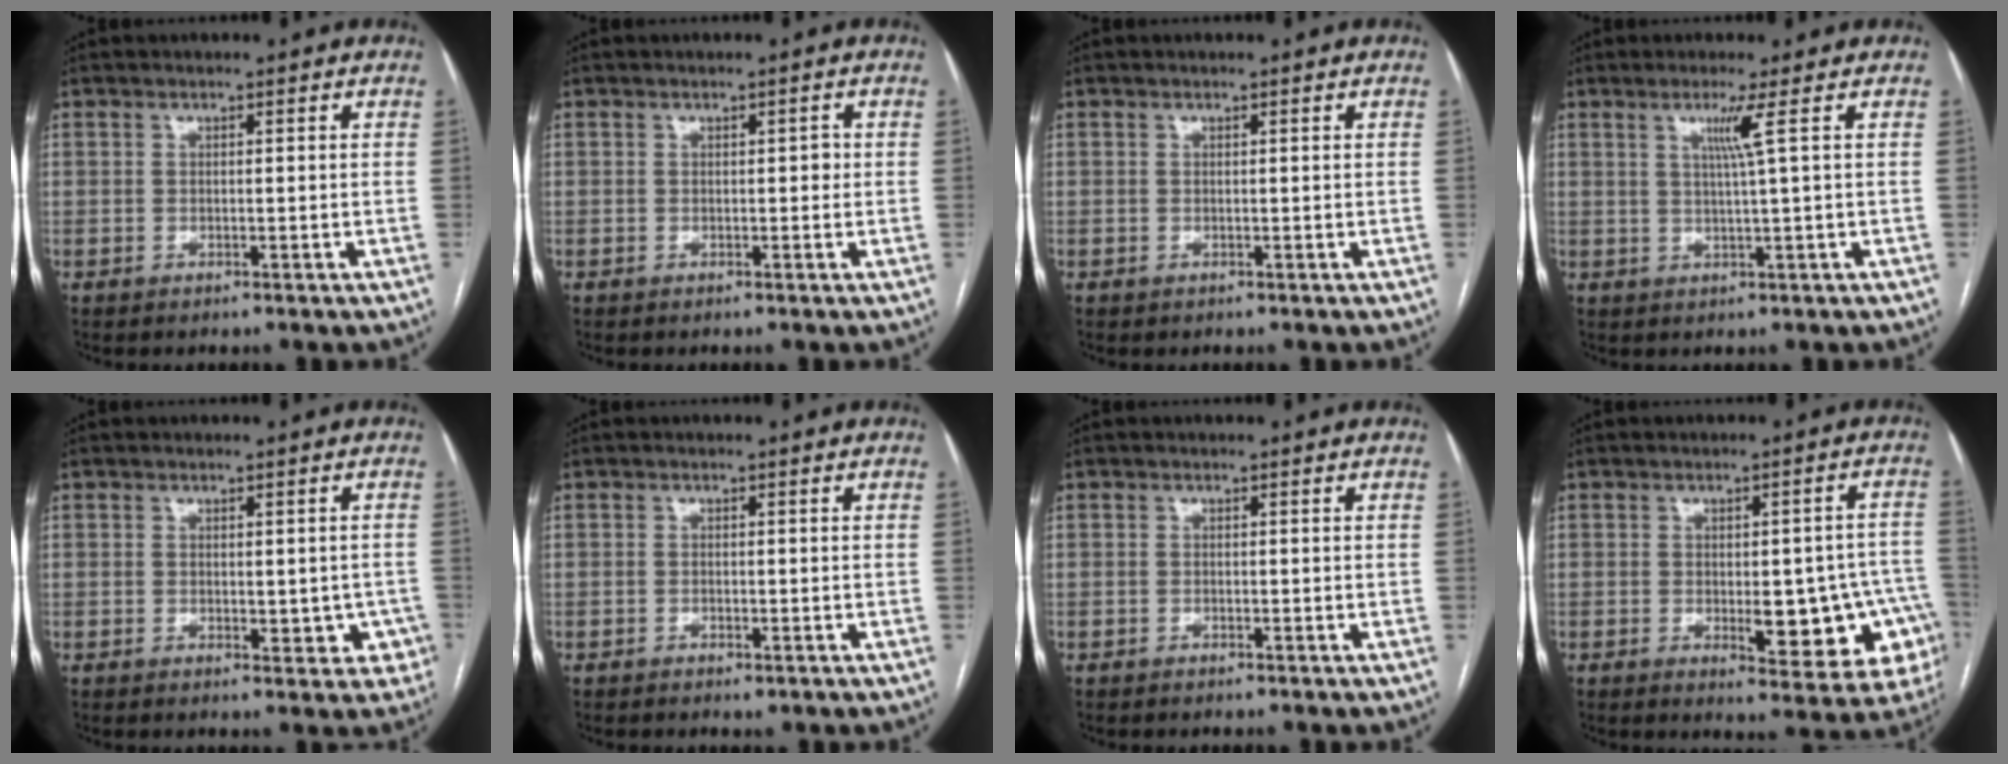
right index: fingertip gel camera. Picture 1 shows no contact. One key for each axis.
{"total": 0.8, "fx": 0.0, "fy": 0.5, "fz": 0.7, "tx": -0.005, "ty": 0.005, "tz": 0.000}
{"total": 0.0}
{"total": 3.3, "fx": 1.2, "fy": -1.3, "fz": 2.7, "tx": -0.057, "ty": -0.006, "tz": 0.027}
{"total": 4.4, "fx": -1.0, "fy": 2.7, "fz": 3.3, "tx": -0.016, "ty": 0.006, "tz": -0.004}
{"total": 1.1, "fx": -0.7, "fy": 0.5, "fz": 0.7, "tx": -0.013, "ty": -0.002, "tz": -0.005}
{"total": 0.0}
{"total": 12.9, "fx": -3.4, "fy": 4.7, "fz": 11.5, "tx": -0.084, "ty": 0.022, "tz": -0.027}